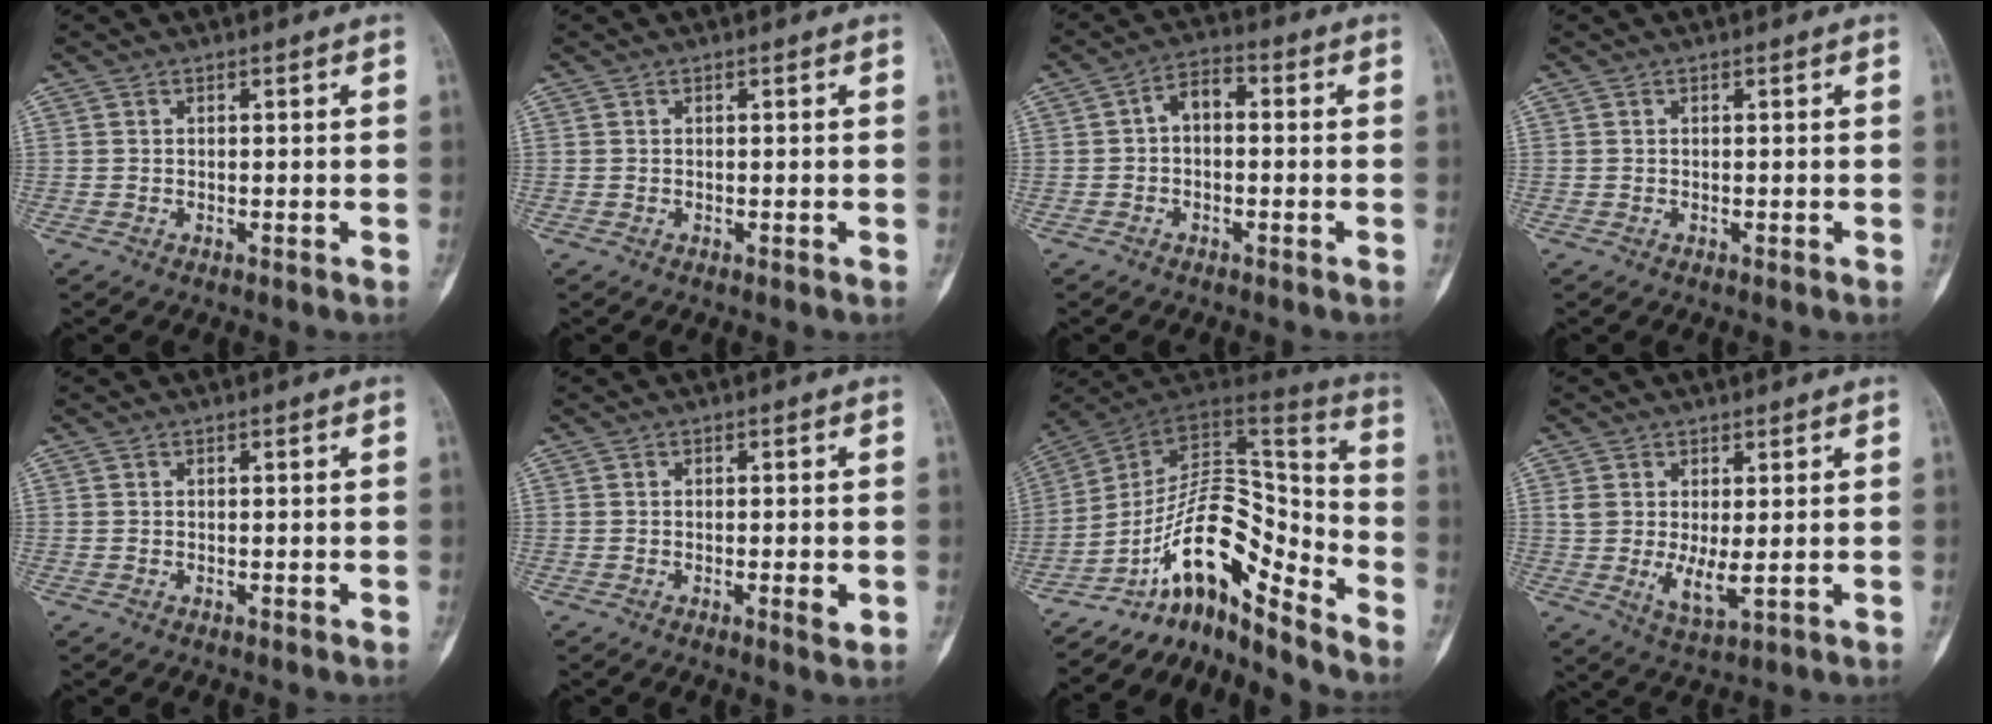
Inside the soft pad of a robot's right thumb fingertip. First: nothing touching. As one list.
[{"total": 0.0}, {"total": 4.7, "force": [-0.1, 2.8, 3.7], "torque": [-0.049, 0.022, -0.015]}, {"total": 0.0}, {"total": 0.0}, {"total": 2.3, "force": [-0.5, 0.5, 2.2], "torque": [-0.033, -0.005, -0.009]}, {"total": 16.4, "force": [-11.2, 5.9, 10.3], "torque": [-0.136, 0.129, -0.195]}, {"total": 5.8, "force": [0.1, 2.4, 5.2], "torque": [-0.095, -0.015, 0.010]}]